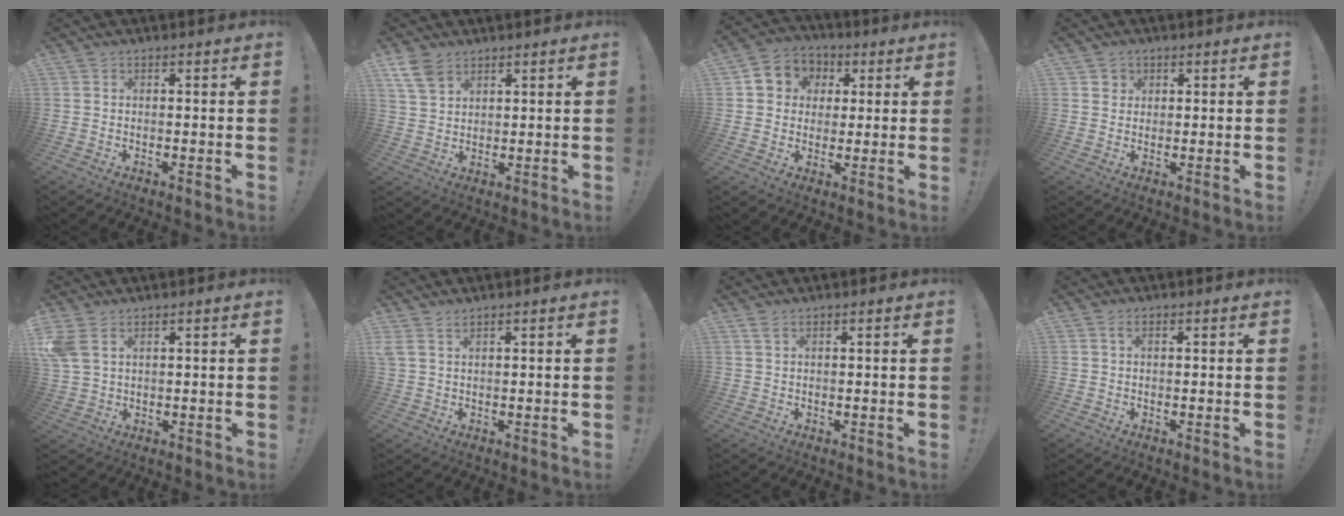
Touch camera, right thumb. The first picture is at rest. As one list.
[{"total": 7.2, "force": [4.6, 4.3, 3.5], "torque": [-0.067, -0.015, 0.093]}, {"total": 8.1, "force": [1.2, 7.7, 2.3], "torque": [-0.026, 0.000, 0.028]}, {"total": 2.2, "force": [1.1, 1.9, 0.2], "torque": [0.001, -0.005, 0.018]}, {"total": 5.9, "force": [3.0, 3.3, 3.9], "torque": [-0.082, -0.005, 0.063]}, {"total": 2.1, "force": [1.4, 0.2, 1.5], "torque": [-0.038, 0.001, 0.028]}, {"total": 1.9, "force": [1.2, 0.7, 1.2], "torque": [-0.031, 0.003, 0.023]}, {"total": 1.5, "force": [0.4, 0.7, 1.2], "torque": [-0.025, 0.003, 0.006]}]